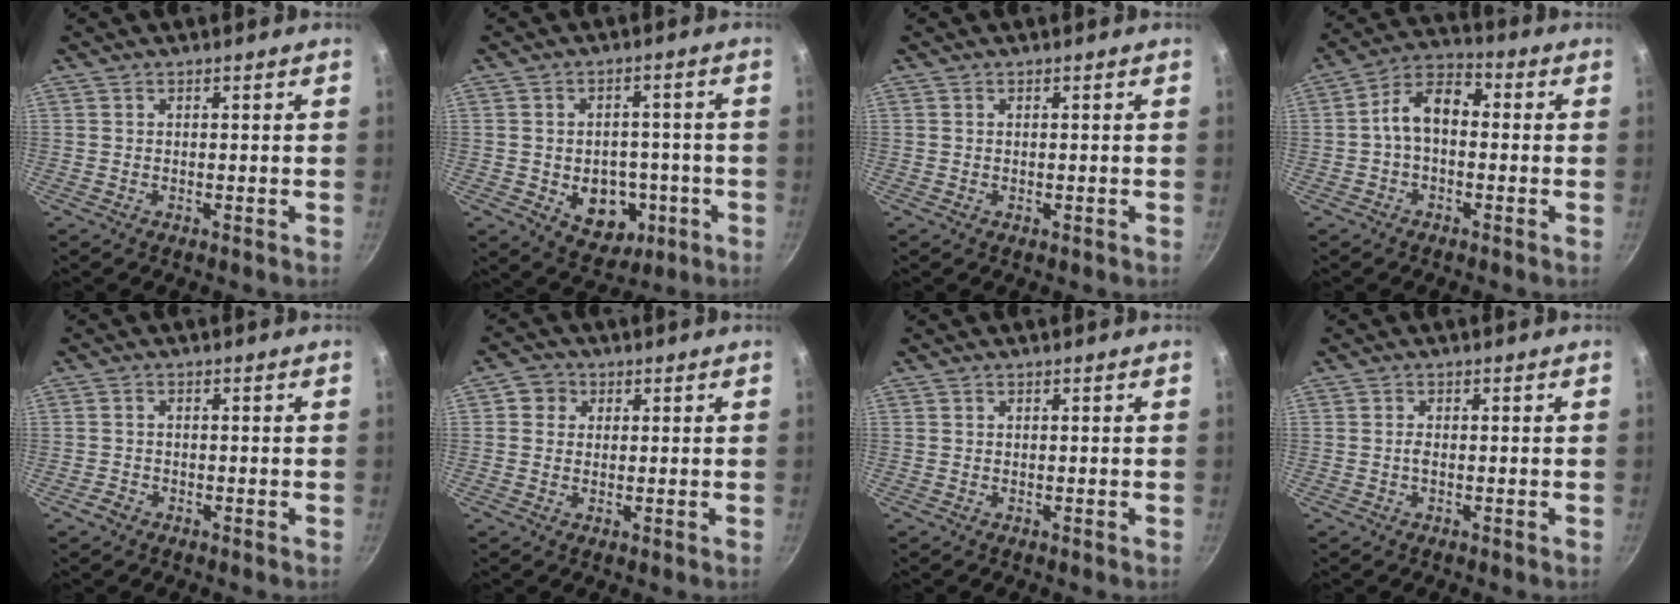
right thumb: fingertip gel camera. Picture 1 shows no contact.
{"total": 10.5, "force": [-2.8, 8.0, 6.3], "torque": [-0.053, 0.012, -0.022]}
{"total": 0.0}
{"total": 8.7, "force": [-0.4, 5.5, 6.7], "torque": [-0.102, 0.038, -0.023]}
{"total": 1.8, "force": [-1.3, 1.2, 0.5], "torque": [-0.011, 0.015, -0.023]}
{"total": 3.7, "force": [0.9, 3.4, 1.2], "torque": [0.003, -0.003, 0.004]}
{"total": 0.0}
{"total": 1.0, "force": [-0.3, 0.3, 0.8], "torque": [-0.018, 0.002, -0.008]}